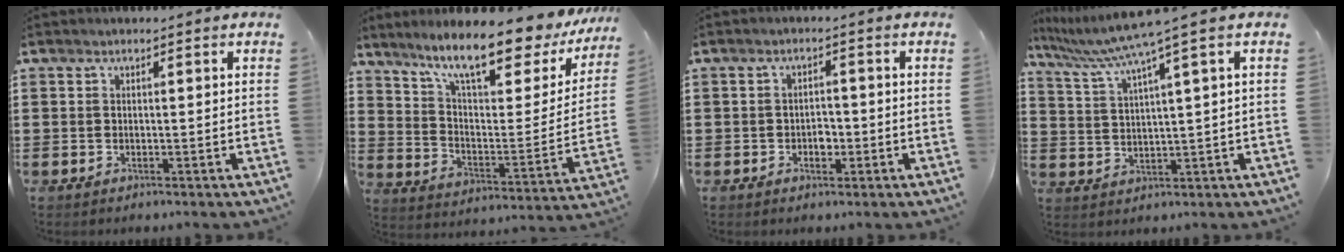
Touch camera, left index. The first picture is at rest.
{"total": 12.7, "force": [10.2, 1.8, 7.4], "torque": [-0.147, -0.065, 0.167]}
{"total": 2.2, "force": [-0.6, 1.4, 1.6], "torque": [-0.033, 0.004, -0.014]}
{"total": 6.5, "force": [4.2, -0.8, 4.9], "torque": [-0.117, -0.027, 0.066]}